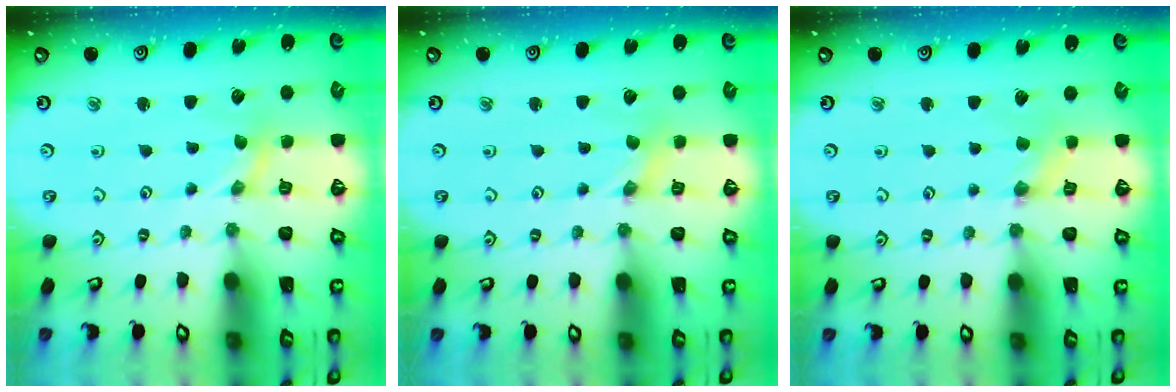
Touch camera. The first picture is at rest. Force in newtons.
{"total": 0.0}
{"total": 0.0}